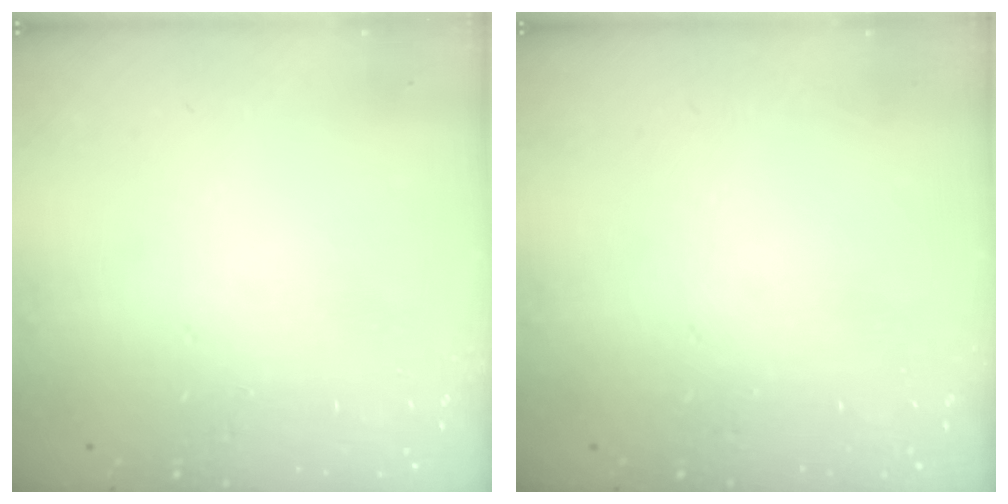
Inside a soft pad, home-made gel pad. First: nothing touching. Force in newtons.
{"total": 0.0}